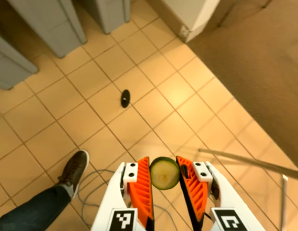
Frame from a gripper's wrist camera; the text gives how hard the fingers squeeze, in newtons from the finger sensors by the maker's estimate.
{"total": 5.8, "left": 5.3, "right": 6.3}